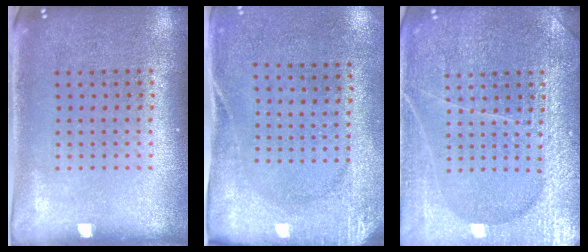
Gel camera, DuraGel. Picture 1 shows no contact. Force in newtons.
{"total": 2.7, "press": 2.1, "slide": 1.7}
{"total": 4.1, "press": 4.1, "slide": 0.5}